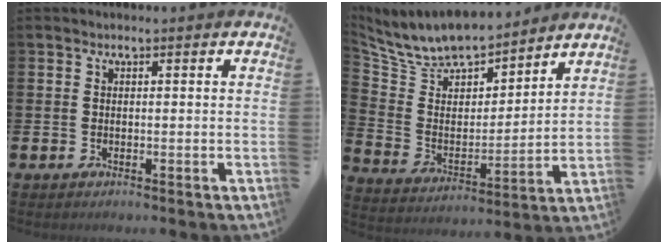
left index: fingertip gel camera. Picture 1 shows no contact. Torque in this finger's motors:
{"motor_torque": [0.33, -0.44, 0.60, 0.21]}